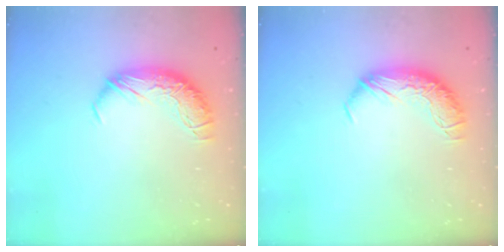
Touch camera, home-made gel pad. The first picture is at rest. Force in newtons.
{"total": 0.0}